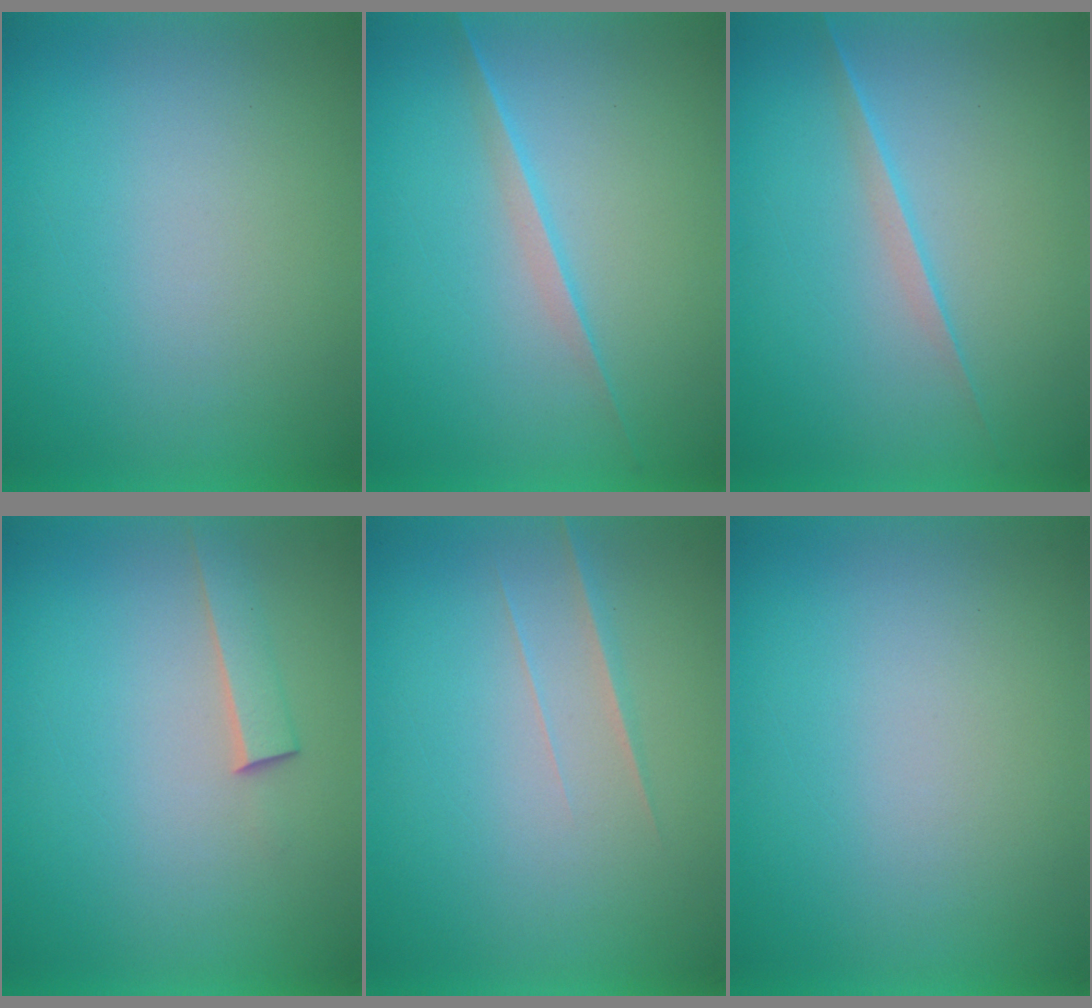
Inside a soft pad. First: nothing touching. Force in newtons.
{"total": 2.1}
{"total": 2.2}
{"total": 2.0}
{"total": 1.9}
{"total": 1.4}